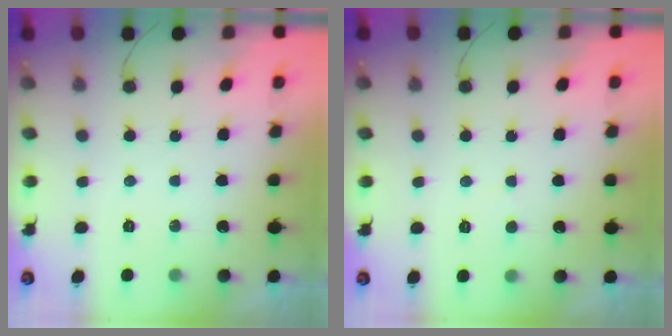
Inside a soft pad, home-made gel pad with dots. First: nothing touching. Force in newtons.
{"total": 2.6, "press": 2.6, "slide": 0.1}